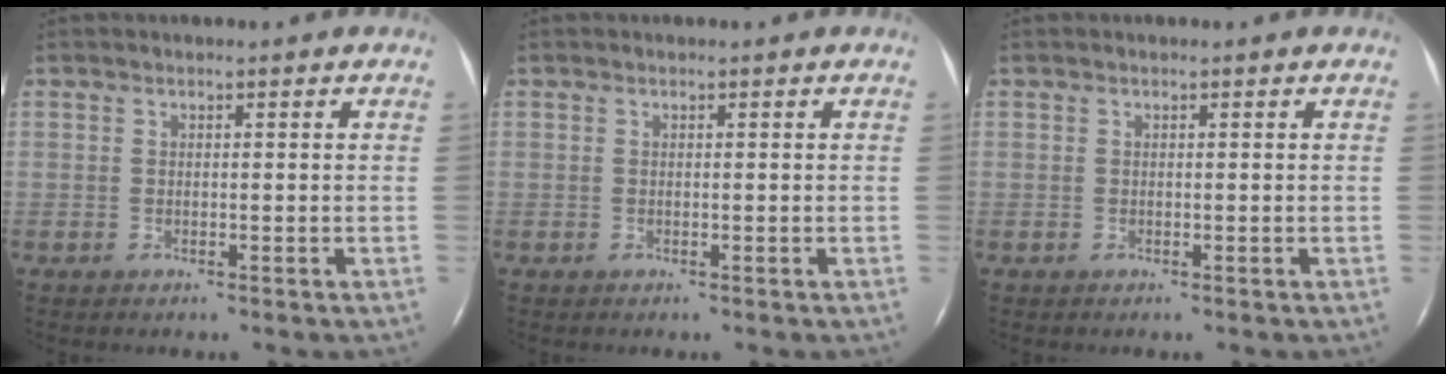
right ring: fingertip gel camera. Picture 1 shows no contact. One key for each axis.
{"total": 0.0}
{"total": 0.0}